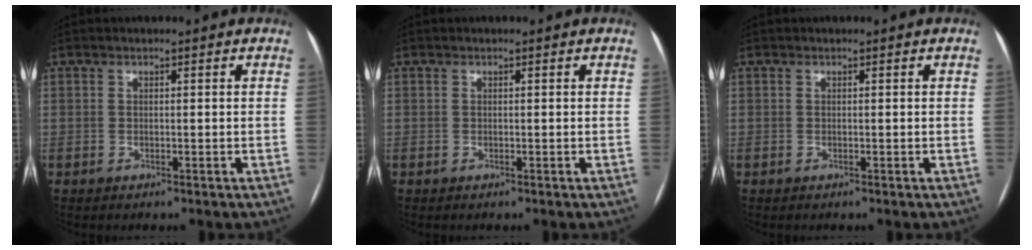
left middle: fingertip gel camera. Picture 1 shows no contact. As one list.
[{"total": 0.0}, {"total": 0.0}]